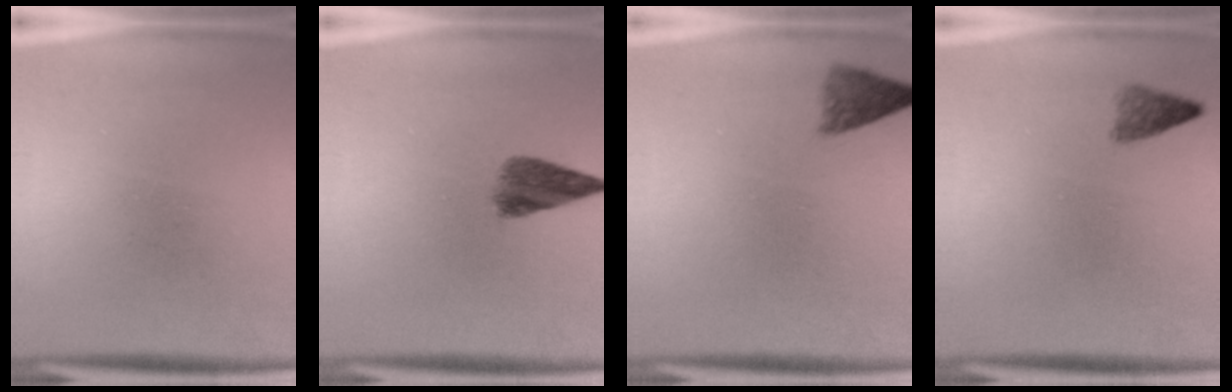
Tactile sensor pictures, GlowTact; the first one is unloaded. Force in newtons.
{"total": 4.7}
{"total": 2.8}
{"total": 1.9}